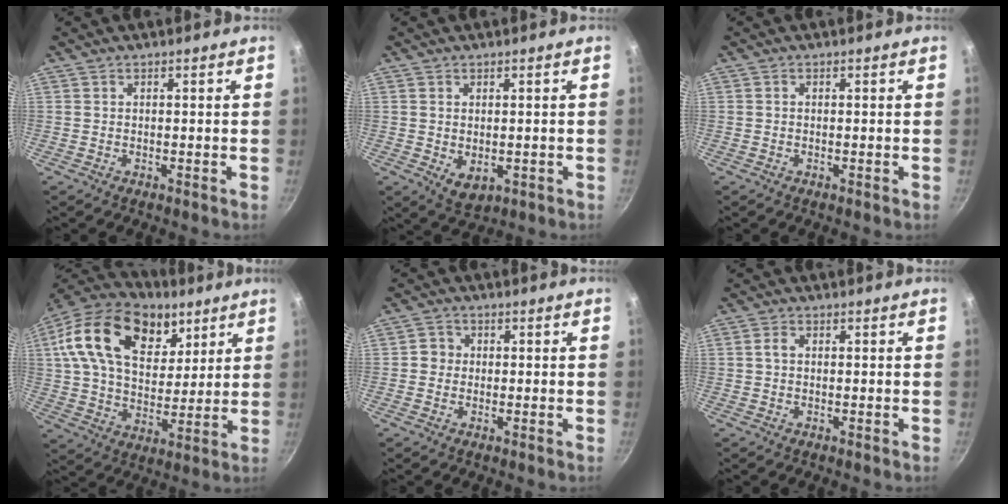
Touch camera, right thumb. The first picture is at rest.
{"total": 4.3, "force": [-0.4, 2.9, 3.2], "torque": [-0.048, -0.014, 0.002]}
{"total": 0.0}
{"total": 24.9, "force": [11.2, 15.8, 15.7], "torque": [-0.250, -0.016, 0.185]}
{"total": 2.6, "force": [-0.2, 2.5, 0.7], "torque": [0.005, 0.006, -0.010]}
{"total": 1.4, "force": [0.1, 1.0, 1.0], "torque": [-0.018, 0.007, 0.001]}